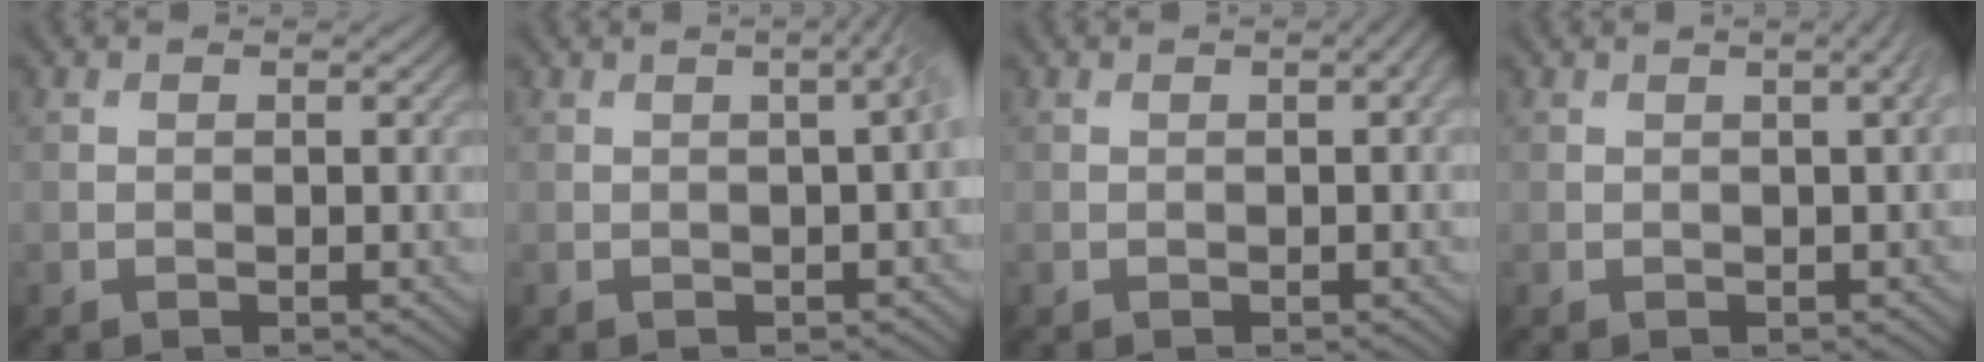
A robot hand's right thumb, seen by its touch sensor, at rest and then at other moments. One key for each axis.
{"total": 3.3, "fx": 0.1, "fy": 0.8, "fz": 3.2, "tx": -0.030, "ty": 0.015, "tz": 0.004}
{"total": 1.4, "fx": 0.2, "fy": 0.3, "fz": 1.4, "tx": -0.016, "ty": 0.005, "tz": 0.005}
{"total": 2.7, "fx": 0.7, "fy": 0.8, "fz": 2.5, "tx": -0.022, "ty": 0.017, "tz": 0.000}